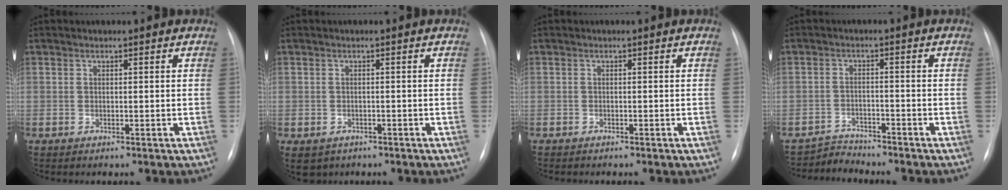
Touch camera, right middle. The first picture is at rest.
{"total": 4.6, "force": [-2.9, 3.3, 1.2], "torque": [-0.017, 0.003, -0.037]}
{"total": 0.9, "force": [-0.8, 0.2, 0.3], "torque": [-0.006, -0.001, -0.013]}
{"total": 3.5, "force": [-3.2, 0.1, -1.5], "torque": [0.032, -0.008, -0.056]}